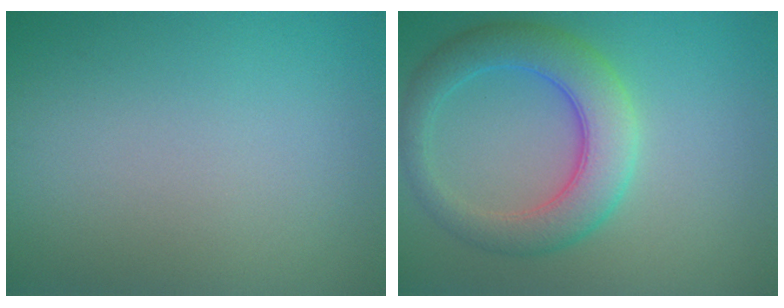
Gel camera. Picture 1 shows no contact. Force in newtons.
{"total": 5.9, "press": 5.9, "slide": 0.1}